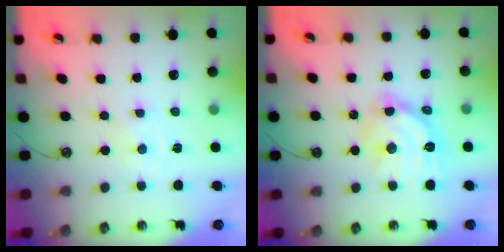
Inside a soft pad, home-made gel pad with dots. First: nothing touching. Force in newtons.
{"total": 16.0, "press": 16.0, "slide": 1.3}